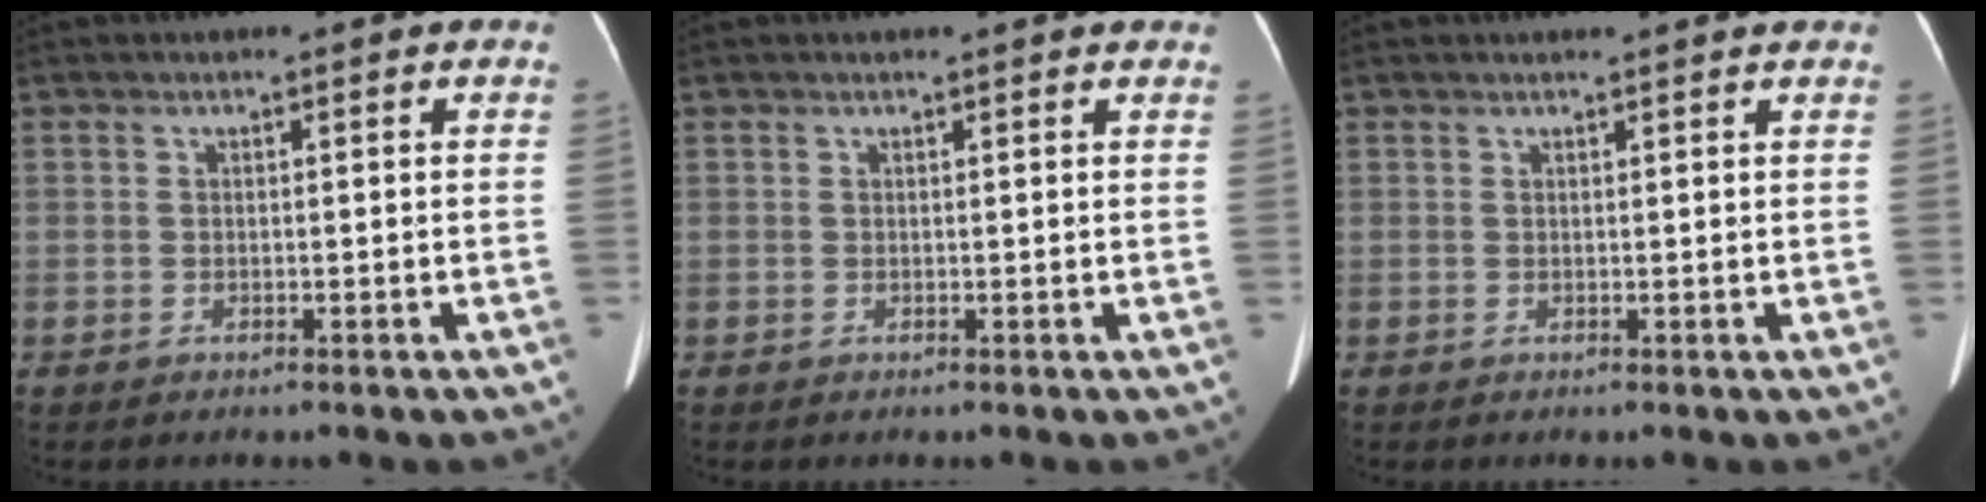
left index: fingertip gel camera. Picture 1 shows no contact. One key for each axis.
{"total": 2.4, "fx": 2.3, "fy": 0.3, "fz": 0.5, "tx": -0.015, "ty": 0.005, "tz": 0.015}
{"total": 2.6, "fx": 2.5, "fy": -0.1, "fz": 0.7, "tx": -0.012, "ty": 0.010, "tz": 0.027}